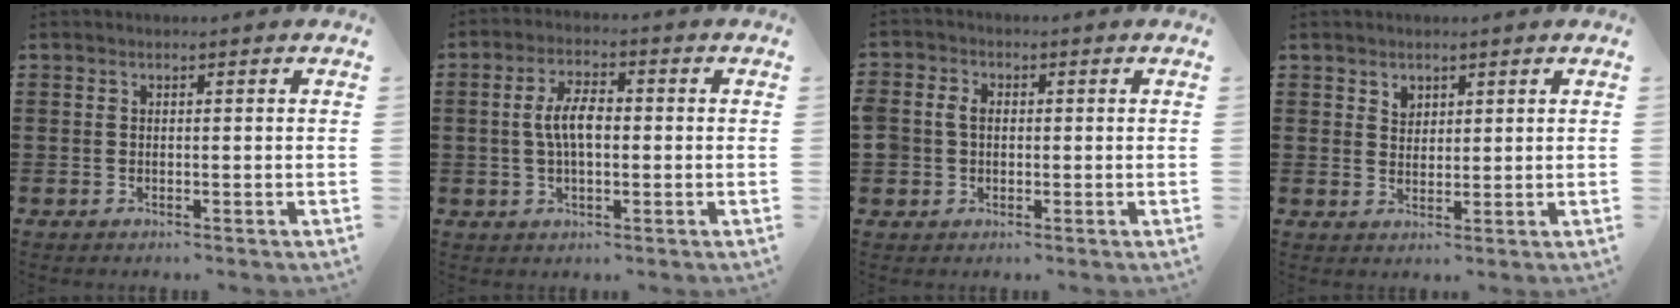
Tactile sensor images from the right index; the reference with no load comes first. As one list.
[{"total": 5.8, "force": [-0.1, 2.5, 5.2], "torque": [-0.112, 0.004, -0.008]}, {"total": 3.2, "force": [0.1, 2.6, 2.0], "torque": [-0.052, 0.009, -0.003]}, {"total": 2.1, "force": [1.6, 1.4, 0.3], "torque": [-0.010, 0.004, 0.030]}]